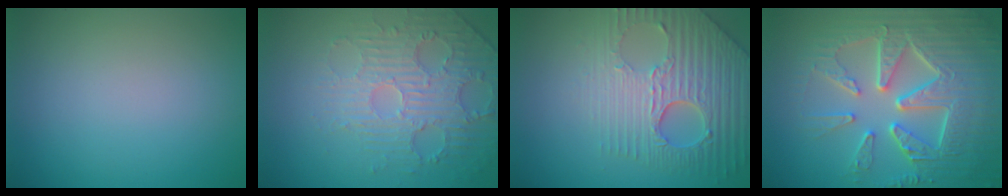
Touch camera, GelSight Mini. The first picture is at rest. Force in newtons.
{"total": 4.9, "press": 3.7, "slide": 3.2}
{"total": 6.2, "press": 5.2, "slide": 3.3}
{"total": 9.2, "press": 6.6, "slide": 6.3}